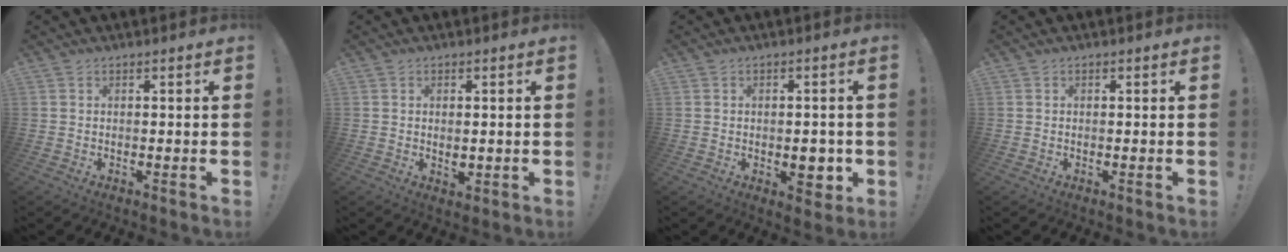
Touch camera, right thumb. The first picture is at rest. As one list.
[{"total": 3.8, "force": [0.7, 2.3, 3.0], "torque": [-0.026, -0.008, 0.011]}, {"total": 5.6, "force": [-1.0, 3.7, 4.1], "torque": [-0.043, 0.007, -0.014]}, {"total": 0.0}]